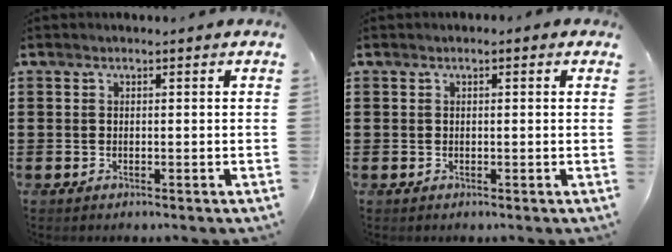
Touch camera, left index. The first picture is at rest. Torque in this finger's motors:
{"motor_torque": [2.14, 0.00, 0.04, -0.07]}